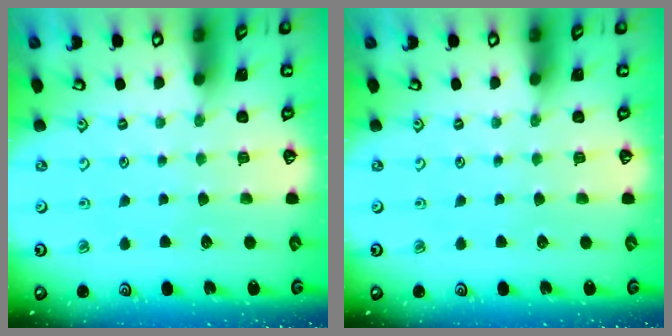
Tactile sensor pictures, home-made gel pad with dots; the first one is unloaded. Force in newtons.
{"total": 0.0}